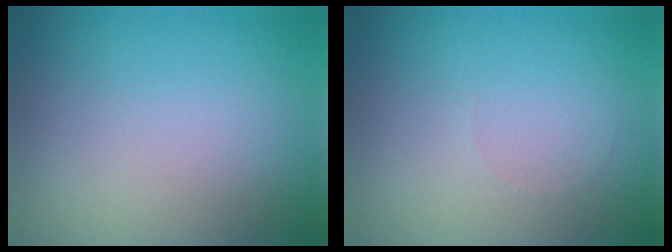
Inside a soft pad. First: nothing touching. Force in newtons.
{"total": 0.0}